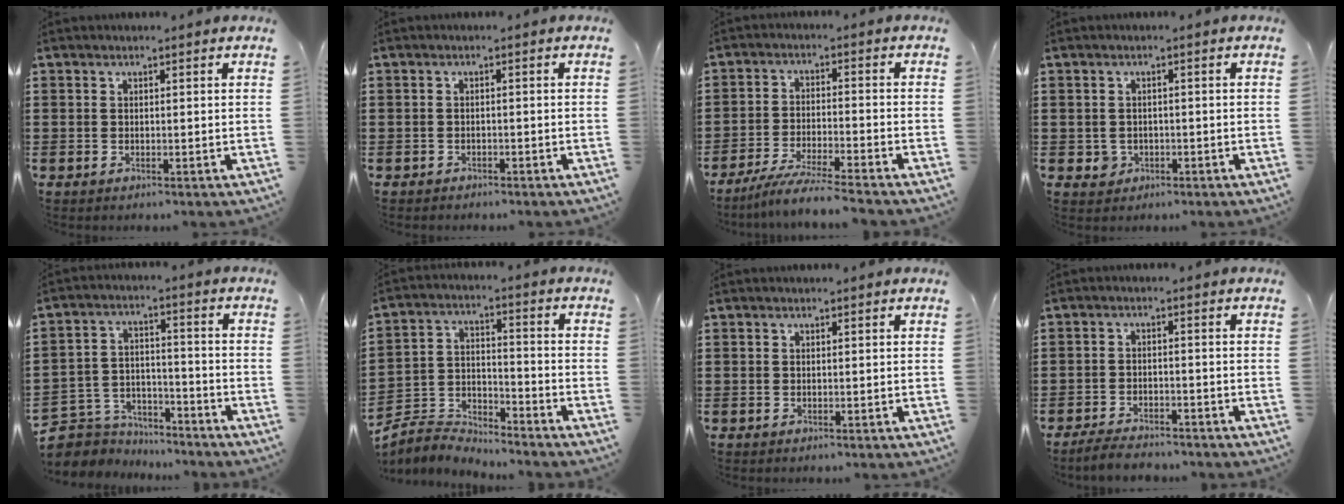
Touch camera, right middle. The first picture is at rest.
{"total": 0.8, "force": [-0.8, 0.2, 0.0], "torque": [-0.003, -0.001, -0.017]}
{"total": 5.5, "force": [-5.0, -0.5, 2.3], "torque": [-0.049, -0.022, -0.096]}
{"total": 1.5, "force": [-0.5, 1.4, 0.4], "torque": [-0.013, 0.005, -0.012]}
{"total": 5.5, "force": [-5.1, 2.1, 0.2], "torque": [-0.030, 0.000, -0.110]}
{"total": 5.3, "force": [-5.2, 0.8, 0.1], "torque": [-0.018, 0.001, -0.112]}
{"total": 0.0}
{"total": 3.3, "force": [-3.2, 0.4, 0.7], "torque": [-0.015, 0.003, -0.066]}